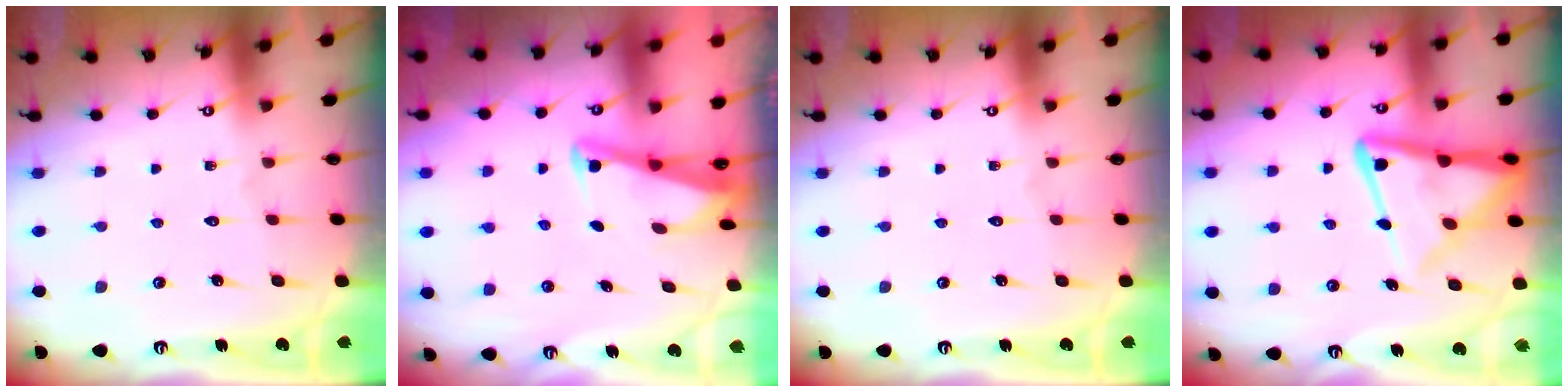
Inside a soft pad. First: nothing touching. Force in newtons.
{"total": 2.8, "press": 2.8, "slide": 0.3}
{"total": 0.0}
{"total": 13.8, "press": 13.7, "slide": 1.5}